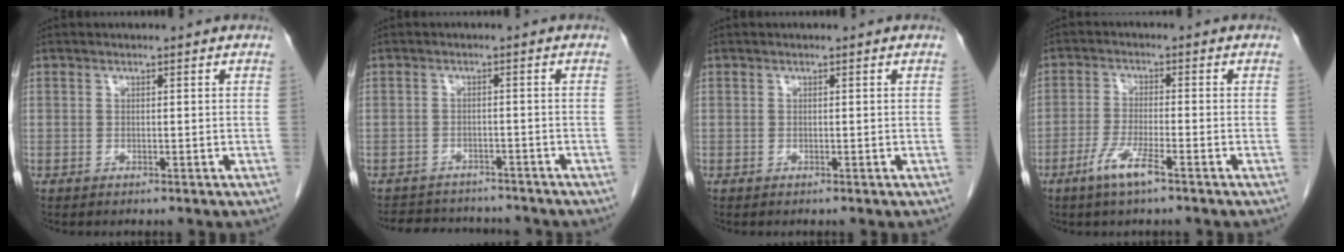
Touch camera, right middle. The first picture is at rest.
{"total": 8.6, "force": [-8.0, 2.5, 1.7], "torque": [-0.025, 0.012, -0.105]}
{"total": 0.0}
{"total": 4.9, "force": [-3.0, 0.1, 3.9], "torque": [-0.083, -0.008, -0.059]}